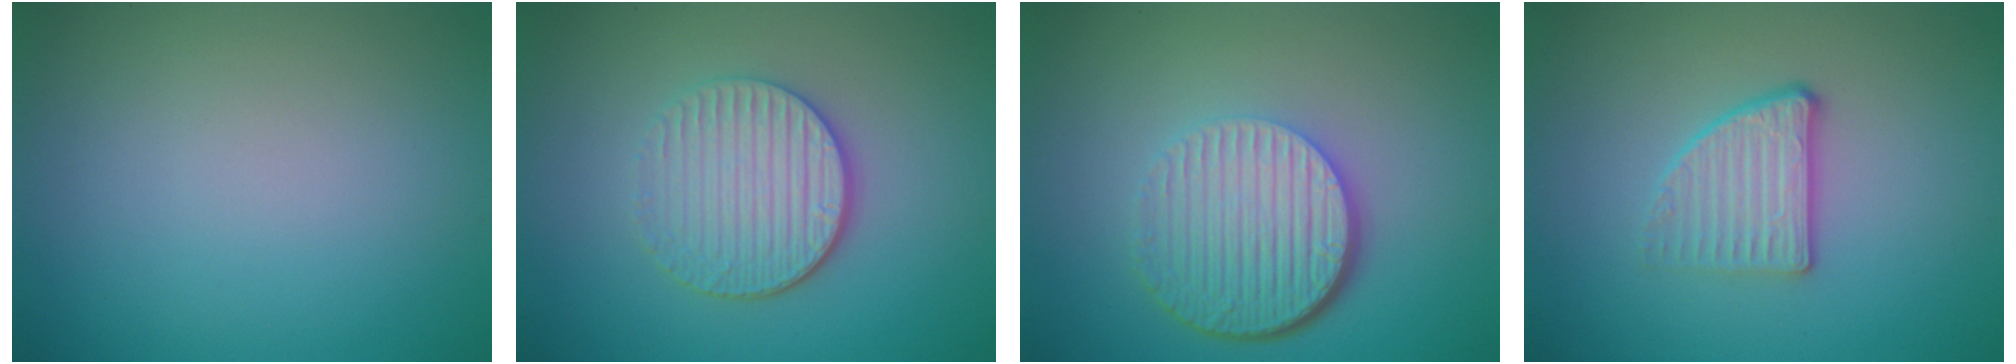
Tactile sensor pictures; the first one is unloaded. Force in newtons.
{"total": 4.3, "press": 3.5, "slide": 2.5}
{"total": 6.3, "press": 4.3, "slide": 4.6}
{"total": 2.9, "press": 2.5, "slide": 1.4}